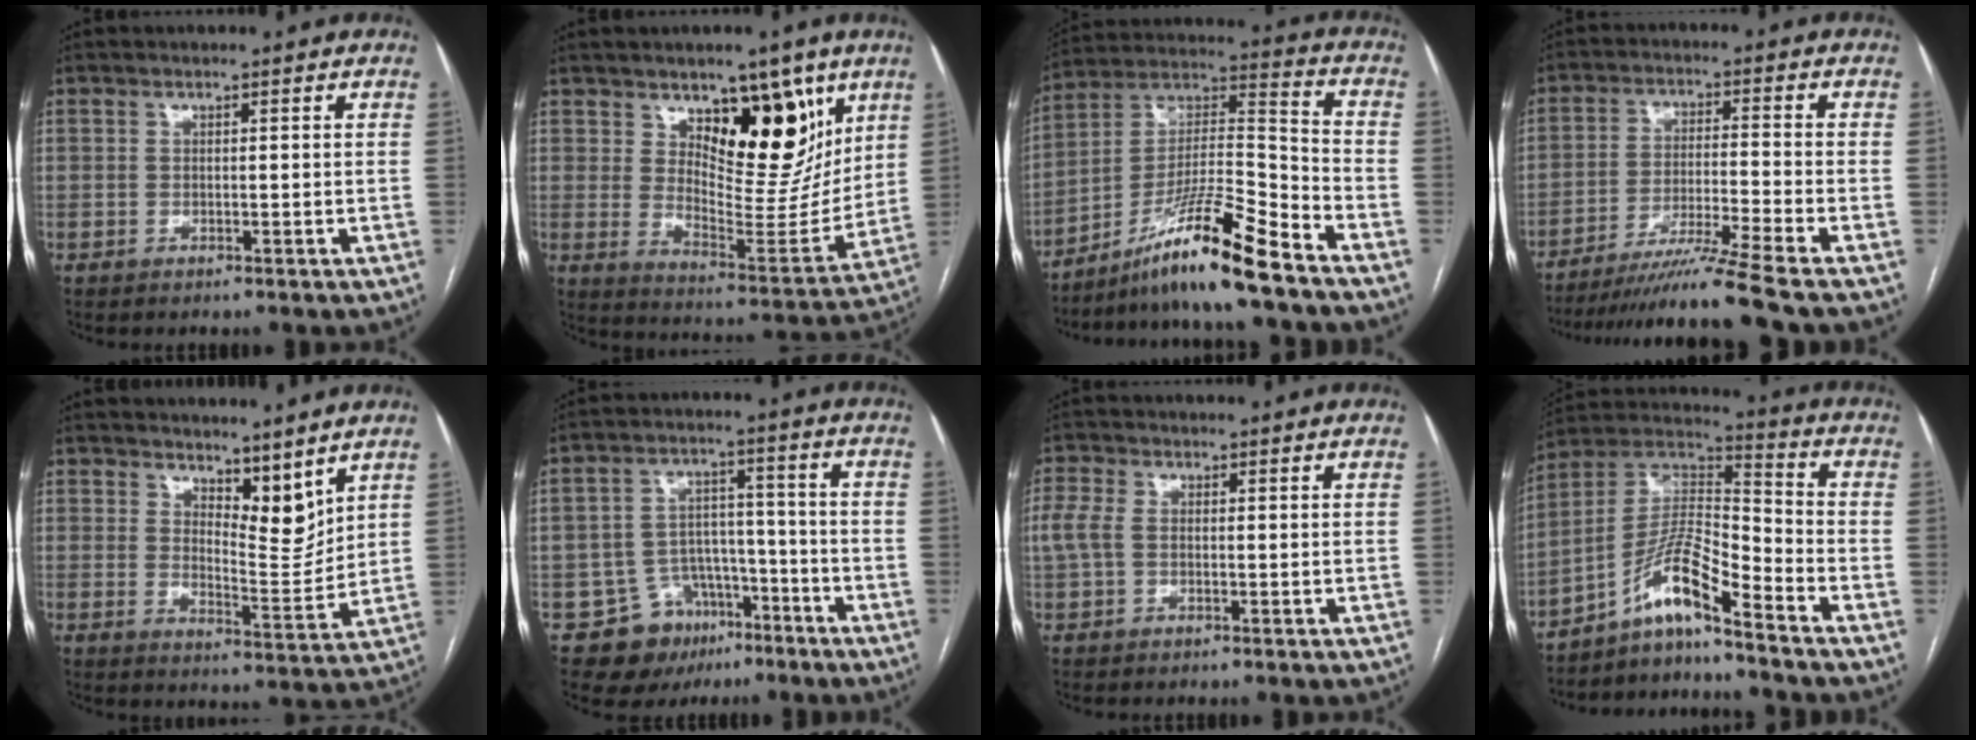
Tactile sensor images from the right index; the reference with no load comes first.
{"total": 14.8, "force": [7.9, 6.5, 10.8], "torque": [-0.135, -0.014, 0.136]}
{"total": 14.9, "force": [-11.1, -0.7, 10.0], "torque": [-0.184, 0.005, -0.196]}
{"total": 12.0, "force": [-9.9, -3.1, 6.0], "torque": [-0.095, -0.030, -0.168]}
{"total": 6.8, "force": [5.3, 2.4, 3.6], "torque": [-0.051, -0.013, 0.095]}
{"total": 10.5, "force": [-6.0, 7.9, 3.3], "torque": [-0.046, 0.037, -0.084]}
{"total": 3.2, "force": [-0.1, 1.8, 2.7], "torque": [-0.086, 0.012, -0.004]}
{"total": 9.9, "force": [-7.1, 0.4, 6.8], "torque": [-0.143, 0.019, -0.135]}